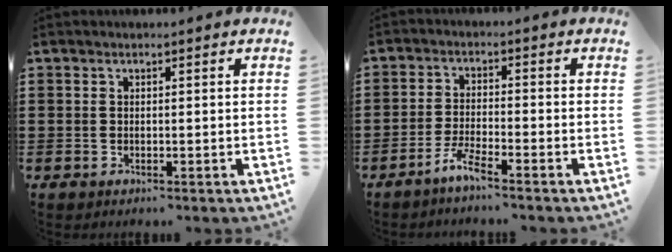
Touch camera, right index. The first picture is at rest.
{"total": 3.5, "force": [-2.9, 0.0, 1.9], "torque": [-0.049, -0.002, -0.057]}